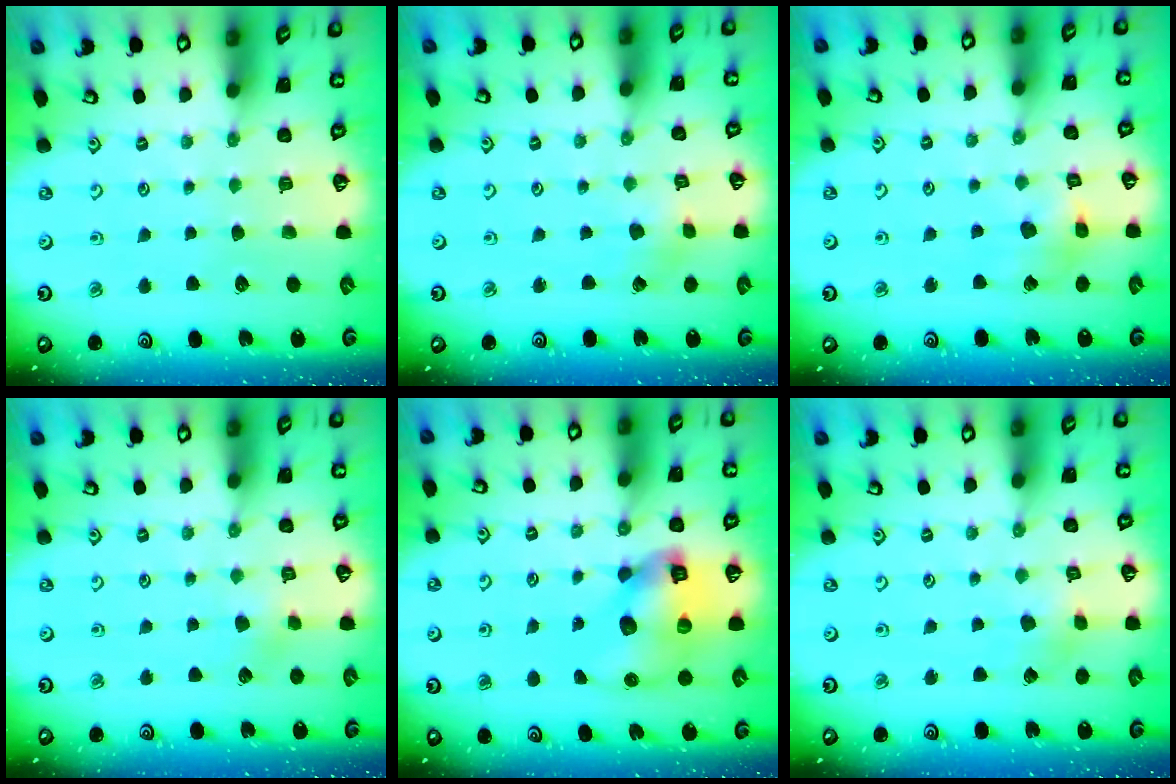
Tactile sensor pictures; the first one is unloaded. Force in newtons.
{"total": 2.2, "press": 2.2, "slide": 0.3}
{"total": 8.7, "press": 8.6, "slide": 1.1}
{"total": 2.9, "press": 2.9, "slide": 0.3}
{"total": 12.5, "press": 12.3, "slide": 1.9}
{"total": 2.8, "press": 2.8, "slide": 0.3}